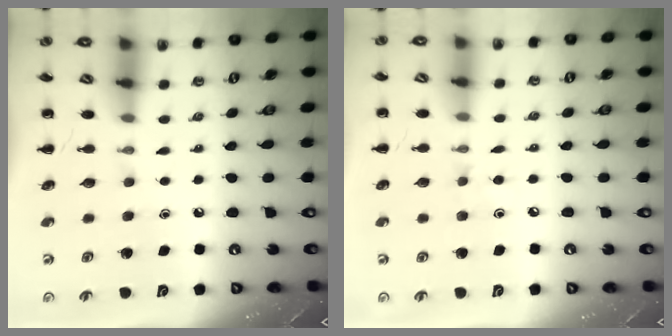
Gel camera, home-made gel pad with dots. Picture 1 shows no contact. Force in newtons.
{"total": 4.2, "press": 4.0, "slide": 1.1}